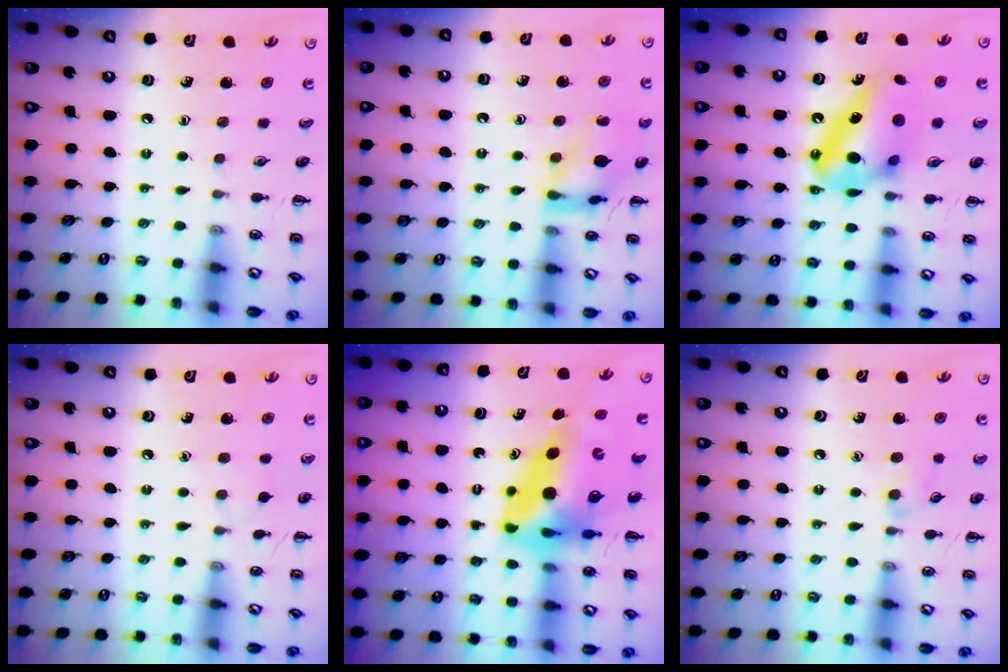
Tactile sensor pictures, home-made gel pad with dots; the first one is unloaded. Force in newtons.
{"total": 11.7, "press": 11.7, "slide": 1.0}
{"total": 15.0, "press": 14.9, "slide": 0.3}
{"total": 4.3, "press": 4.1, "slide": 1.4}
{"total": 11.9, "press": 11.3, "slide": 3.7}
{"total": 6.3, "press": 5.9, "slide": 2.3}